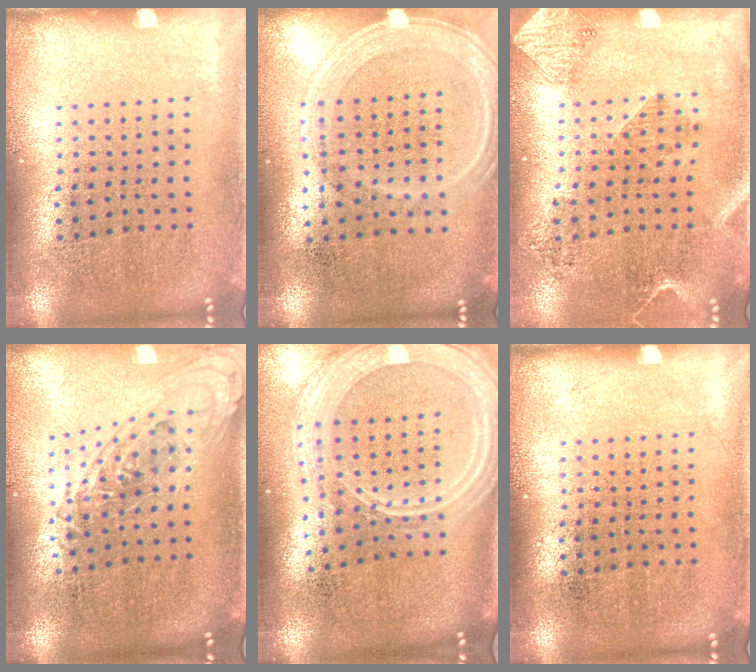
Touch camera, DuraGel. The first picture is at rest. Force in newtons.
{"total": 1.3, "press": 1.2, "slide": 0.4}
{"total": 2.0, "press": 1.7, "slide": 1.1}
{"total": 1.1, "press": 1.0, "slide": 0.4}
{"total": 3.1, "press": 2.5, "slide": 1.8}
{"total": 0.0}